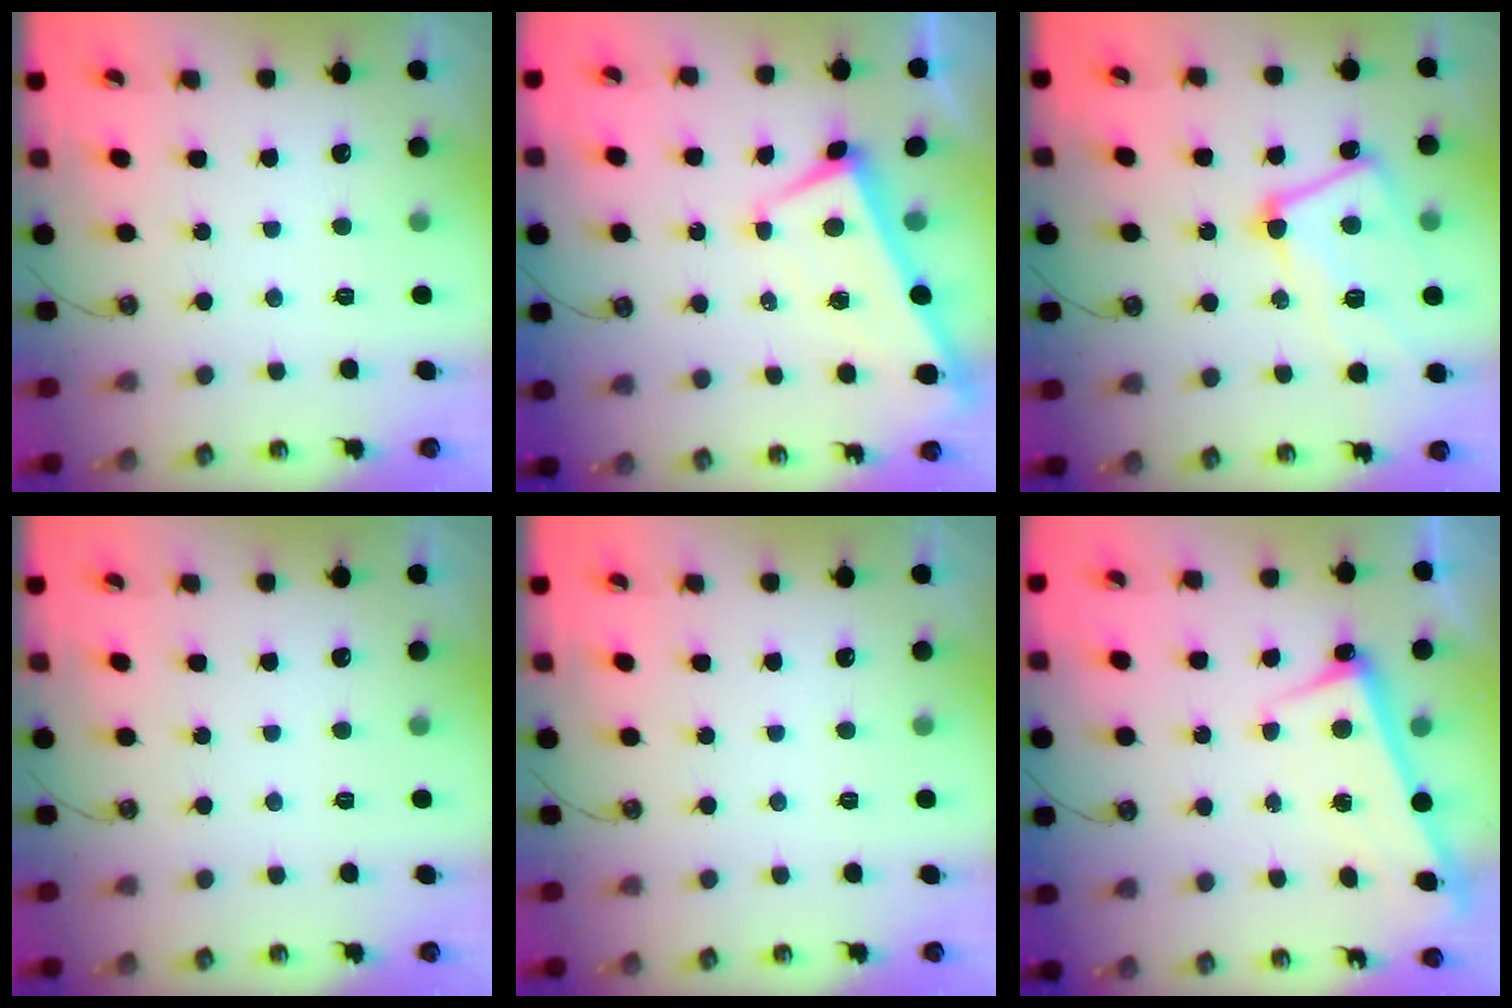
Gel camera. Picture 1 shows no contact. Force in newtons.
{"total": 2.4, "press": 2.3, "slide": 0.7}
{"total": 10.4, "press": 10.3, "slide": 1.3}
{"total": 0.0}
{"total": 0.0}
{"total": 2.7, "press": 2.6, "slide": 0.5}